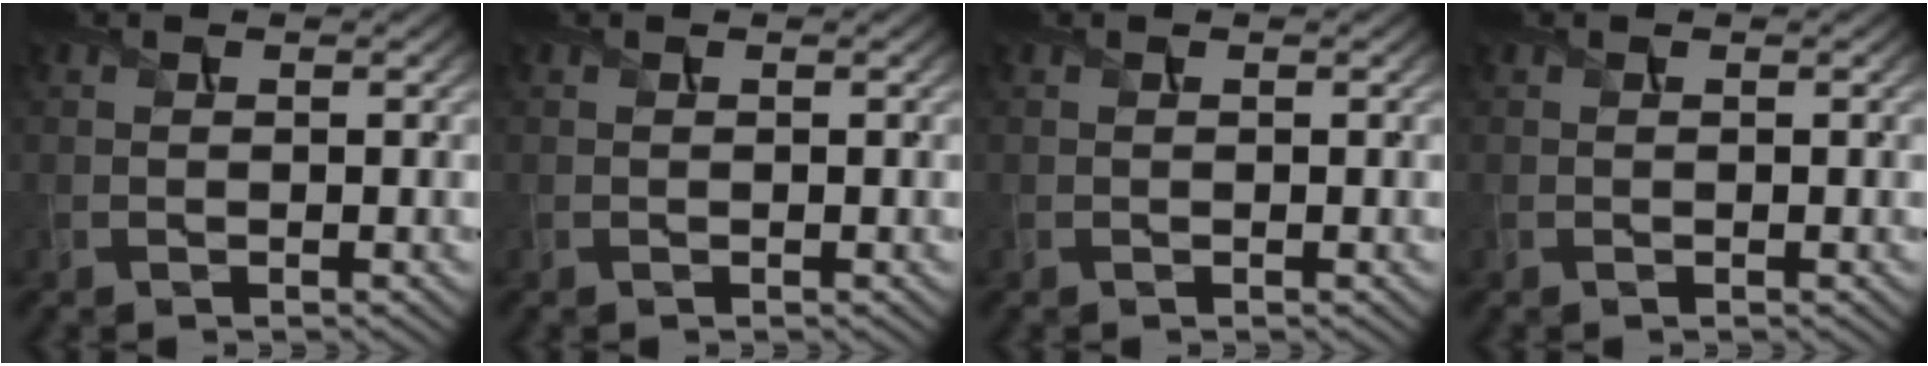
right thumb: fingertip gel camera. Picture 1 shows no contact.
{"total": 0.0}
{"total": 0.0}
{"total": 0.0}